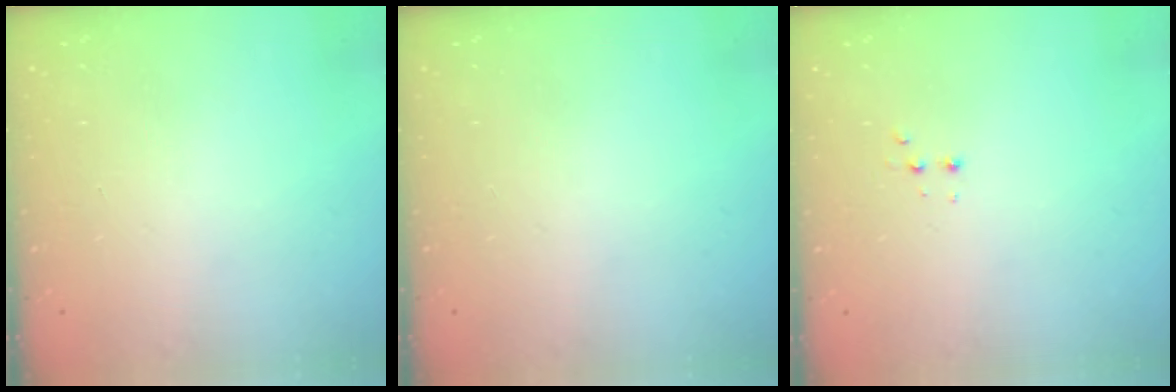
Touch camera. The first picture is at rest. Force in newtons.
{"total": 0.0}
{"total": 2.4, "press": 2.2, "slide": 0.9}